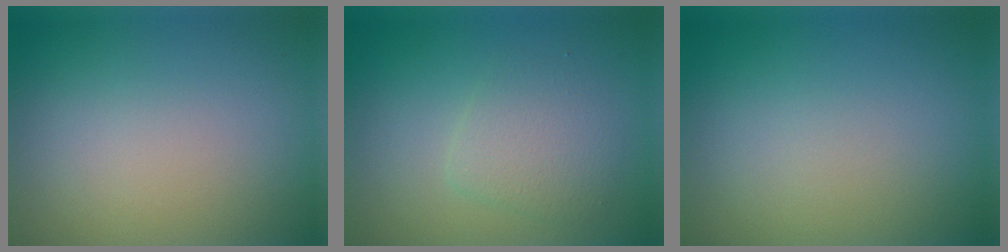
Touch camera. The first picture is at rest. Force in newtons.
{"total": 2.7, "press": 2.7, "slide": 0.1}
{"total": 0.0}